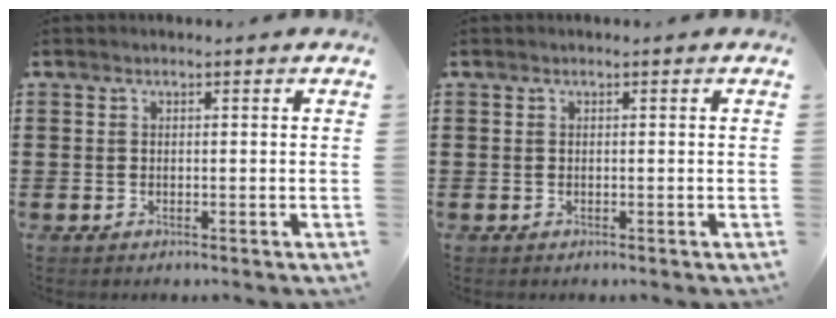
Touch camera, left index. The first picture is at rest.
{"total": 0.0}